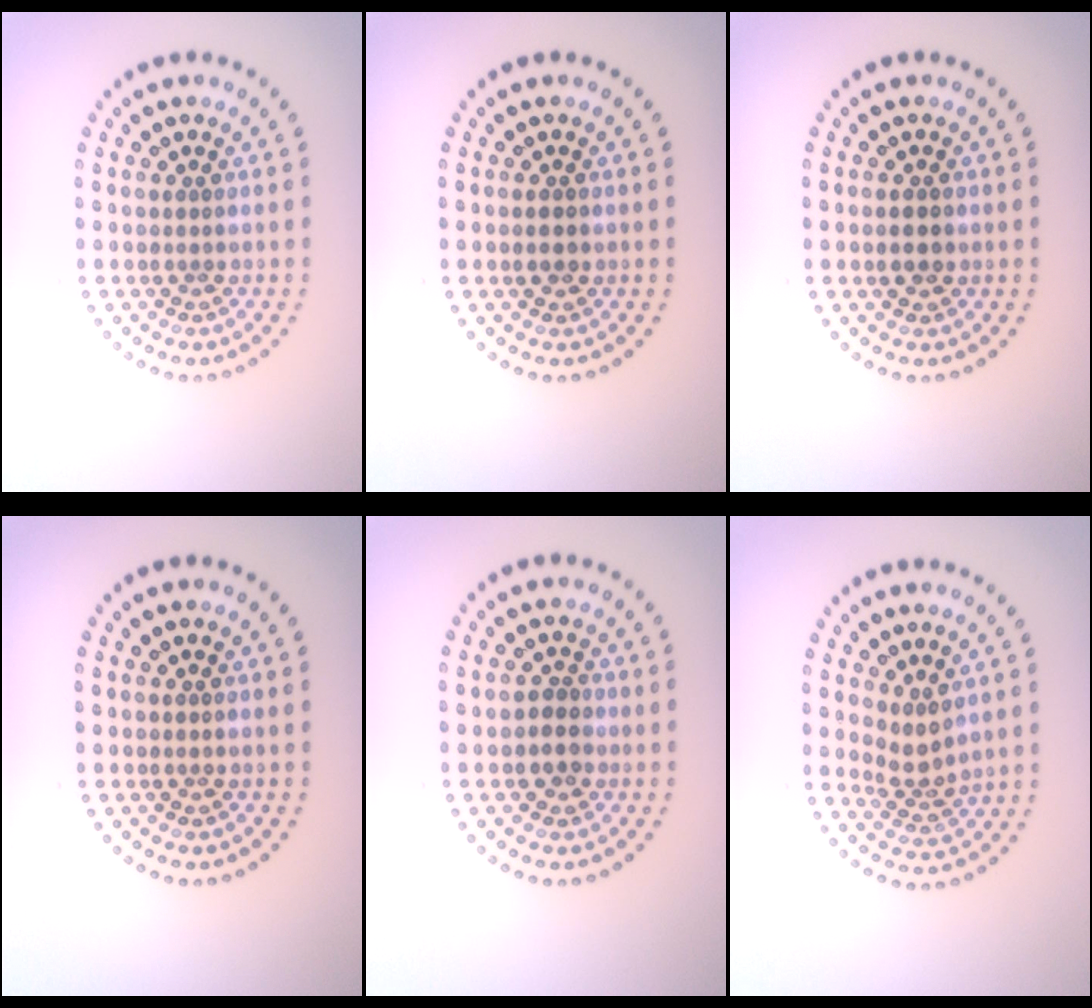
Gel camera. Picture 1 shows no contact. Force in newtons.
{"total": 1.5, "press": 1.5, "slide": 0.1}
{"total": 2.1, "press": 2.1, "slide": 0.2}
{"total": 0.0}
{"total": 1.5, "press": 1.4, "slide": 0.7}
{"total": 2.3, "press": 1.6, "slide": 1.7}